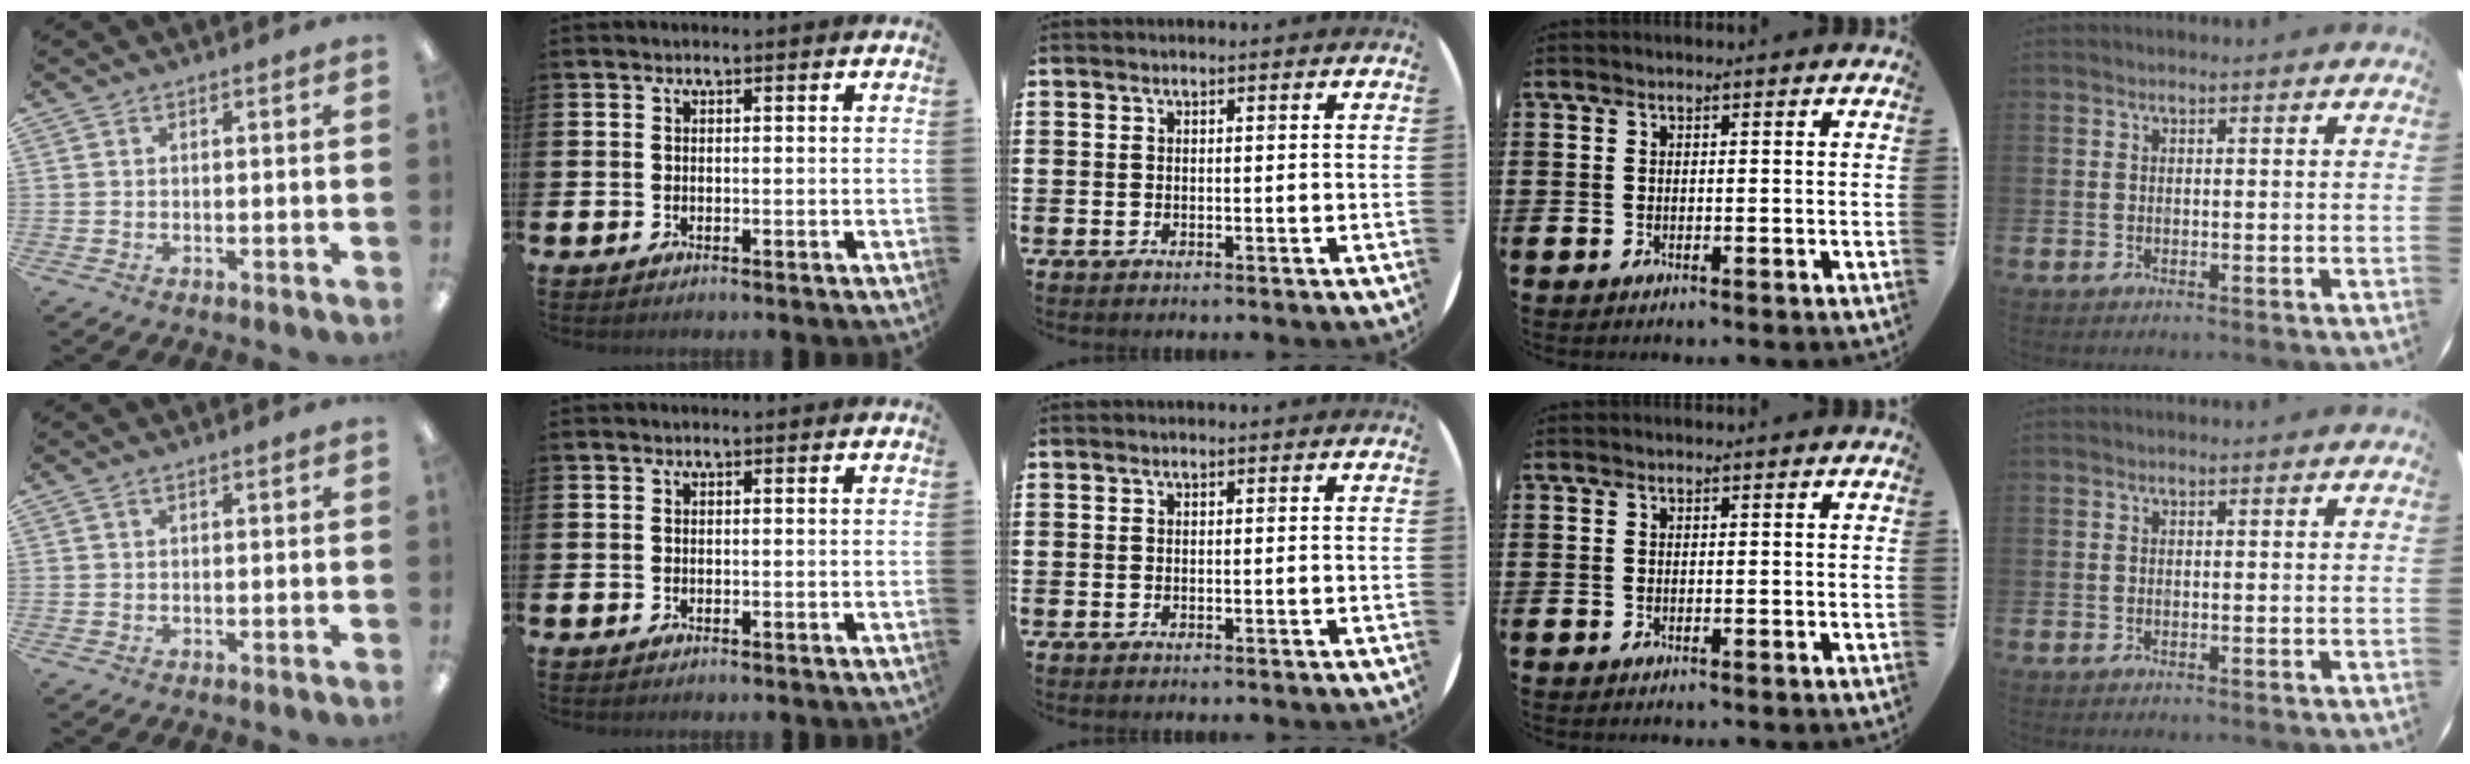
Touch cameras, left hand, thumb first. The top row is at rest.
{"thumb": {"total": 0.9, "force": [0.5, 0.3, 0.6], "torque": [-0.014, 0.002, 0.009]}}